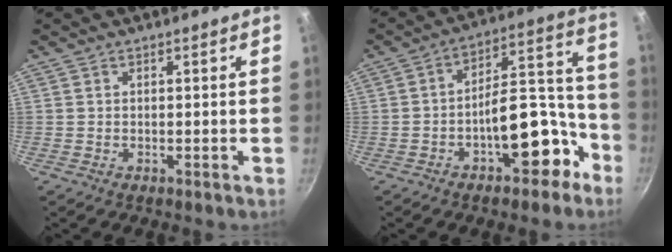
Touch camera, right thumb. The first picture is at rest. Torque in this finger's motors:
{"motor_torque": [3.09, 1.92, 1.41, -0.32, 0.12]}